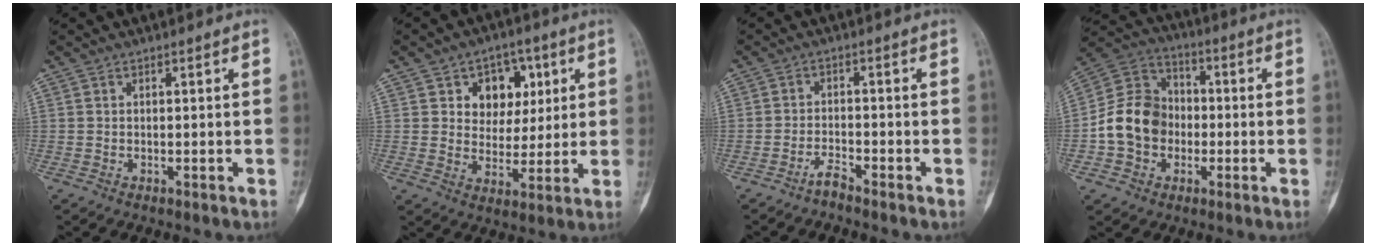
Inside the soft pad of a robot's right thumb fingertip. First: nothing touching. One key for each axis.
{"total": 10.0, "fx": 3.7, "fy": 7.8, "fz": 5.0, "tx": -0.019, "ty": -0.009, "tz": 0.057}
{"total": 2.1, "fx": -2.0, "fy": 0.1, "fz": 0.7, "tx": -0.012, "ty": 0.013, "tz": -0.039}
{"total": 12.8, "fx": -2.2, "fy": 10.7, "fz": 6.7, "tx": -0.102, "ty": 0.038, "tz": -0.049}